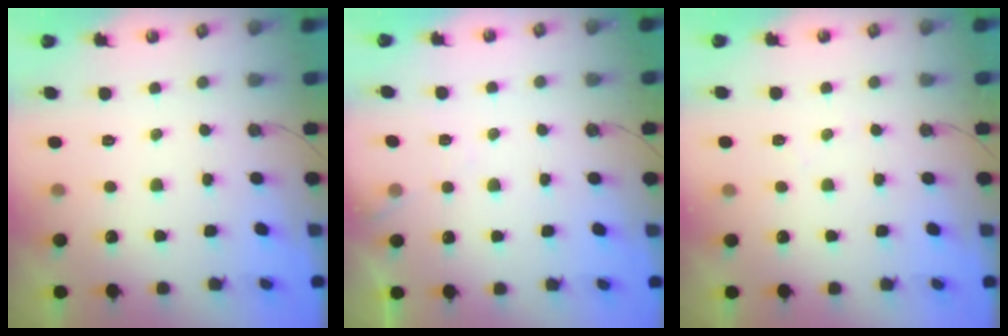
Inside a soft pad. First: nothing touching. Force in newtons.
{"total": 4.1, "press": 4.0, "slide": 0.7}
{"total": 4.0, "press": 3.9, "slide": 0.7}